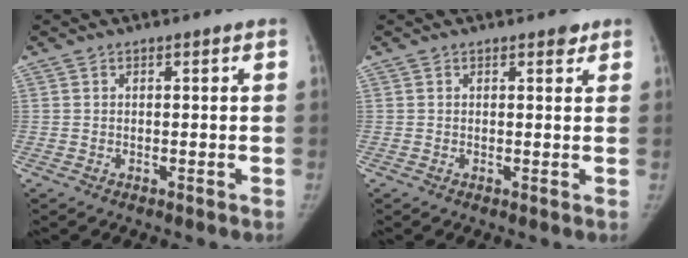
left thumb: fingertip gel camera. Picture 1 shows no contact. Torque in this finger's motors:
{"motor_torque": [0.62, -0.17, 0.79, -0.64, 0.12]}